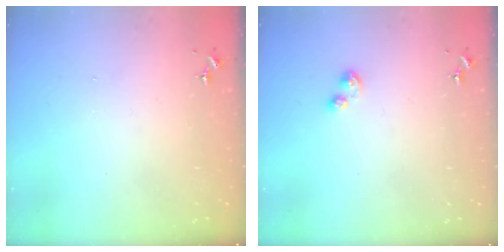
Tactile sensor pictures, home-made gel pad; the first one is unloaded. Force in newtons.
{"total": 5.6, "press": 5.6, "slide": 0.5}